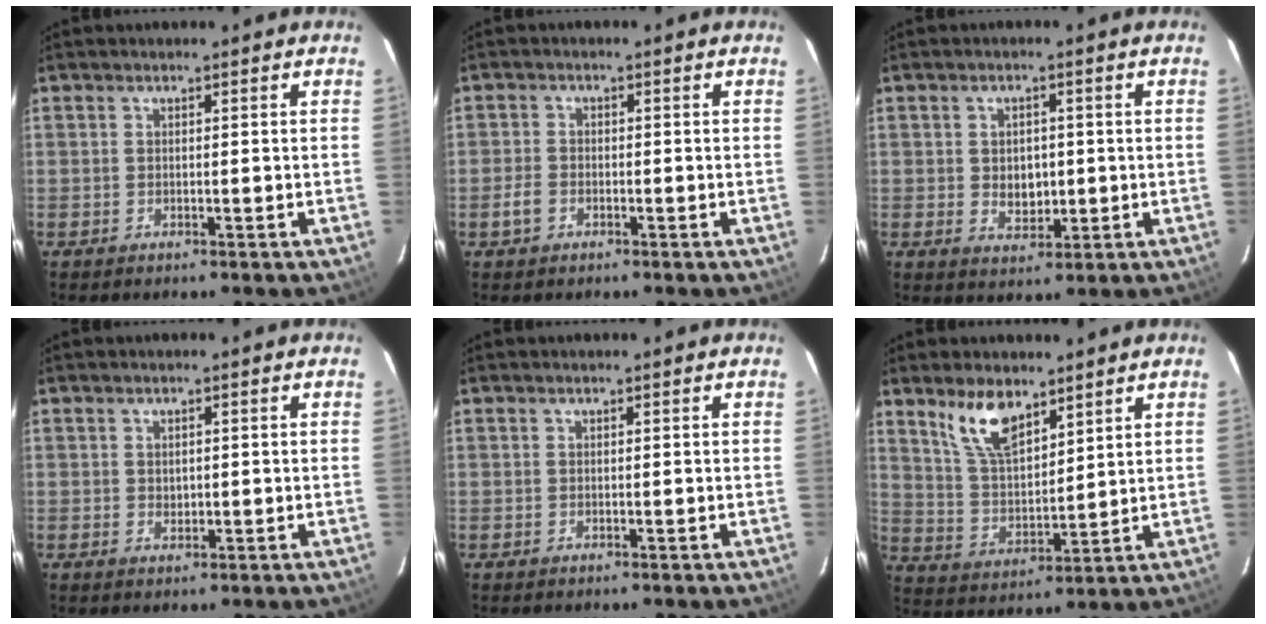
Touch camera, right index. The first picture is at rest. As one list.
[{"total": 2.9, "force": [-1.5, 2.2, 1.3], "torque": [-0.032, 0.004, -0.029]}, {"total": 4.6, "force": [-0.2, 3.6, 2.9], "torque": [-0.047, 0.002, 0.004]}, {"total": 1.2, "force": [0.0, 1.1, 0.6], "torque": [-0.007, 0.003, 0.002]}, {"total": 0.0}, {"total": 9.9, "force": [6.7, 4.1, 6.1], "torque": [-0.114, 0.008, 0.139]}]